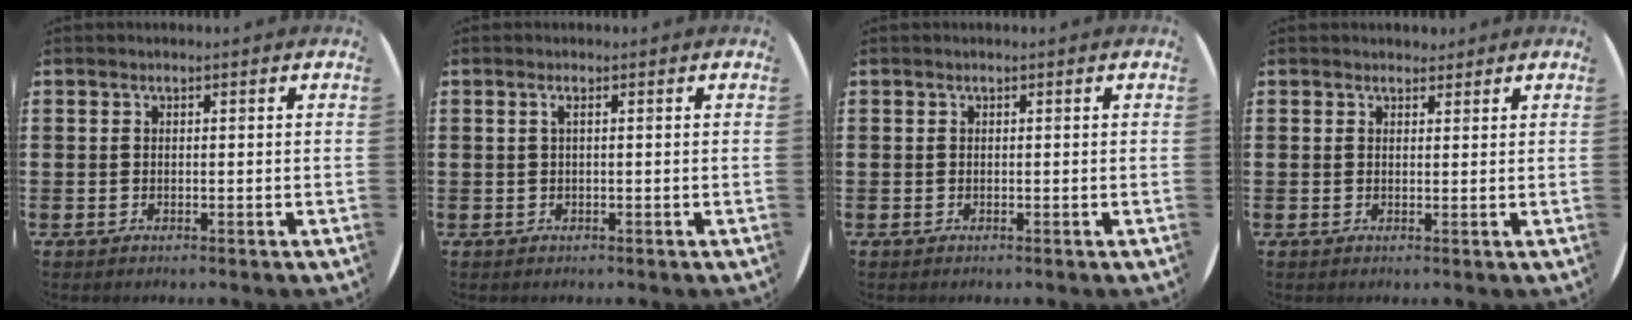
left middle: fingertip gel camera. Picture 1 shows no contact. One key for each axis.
{"total": 0.6, "fx": 0.1, "fy": 0.0, "fz": 0.6, "tx": -0.009, "ty": -0.001, "tz": 0.001}
{"total": 0.0}
{"total": 1.3, "fx": 1.2, "fy": 0.5, "fz": 0.0, "tx": 0.008, "ty": 0.000, "tz": 0.022}